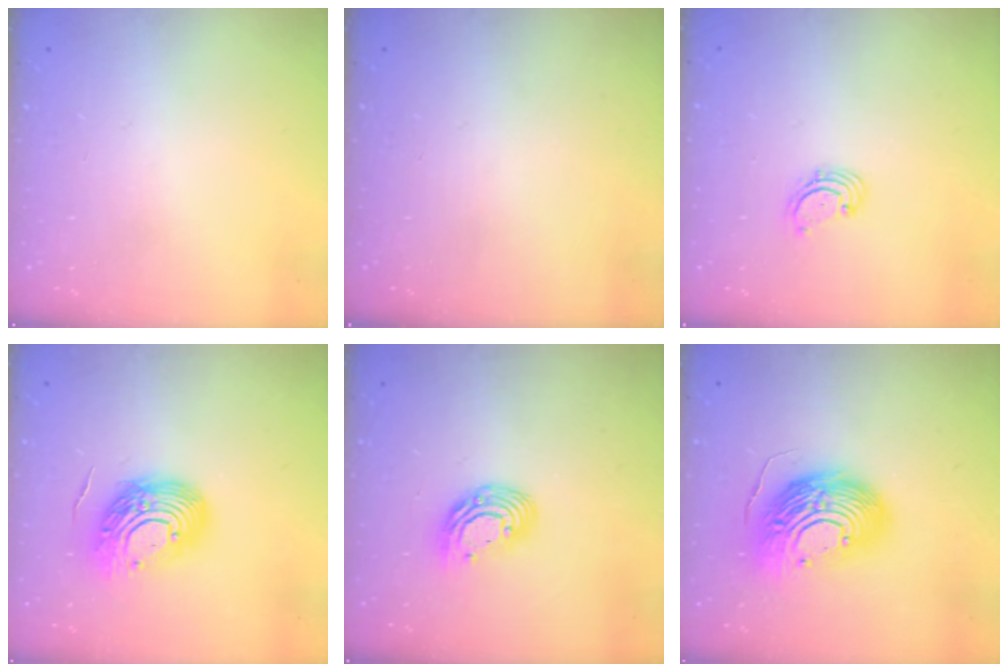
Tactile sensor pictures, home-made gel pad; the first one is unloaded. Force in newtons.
{"total": 0.0}
{"total": 1.6, "press": 1.6, "slide": 0.2}
{"total": 14.4, "press": 14.2, "slide": 2.0}
{"total": 10.3, "press": 10.3, "slide": 1.1}
{"total": 18.8, "press": 18.6, "slide": 2.8}